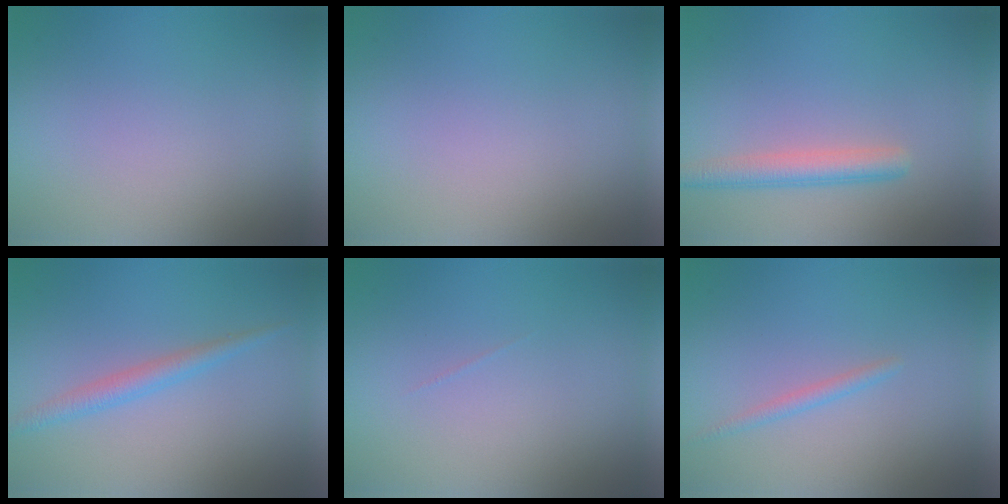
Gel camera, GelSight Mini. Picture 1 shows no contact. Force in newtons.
{"total": 0.0}
{"total": 2.7, "press": 2.7, "slide": 0.3}
{"total": 2.0, "press": 2.0, "slide": 0.0}
{"total": 0.0}
{"total": 1.1, "press": 1.1, "slide": 0.0}